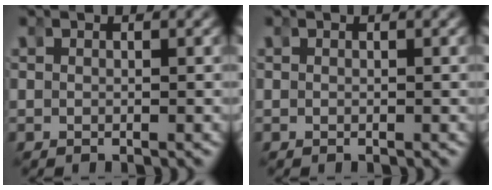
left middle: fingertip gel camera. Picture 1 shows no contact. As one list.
[{"total": 0.0}]